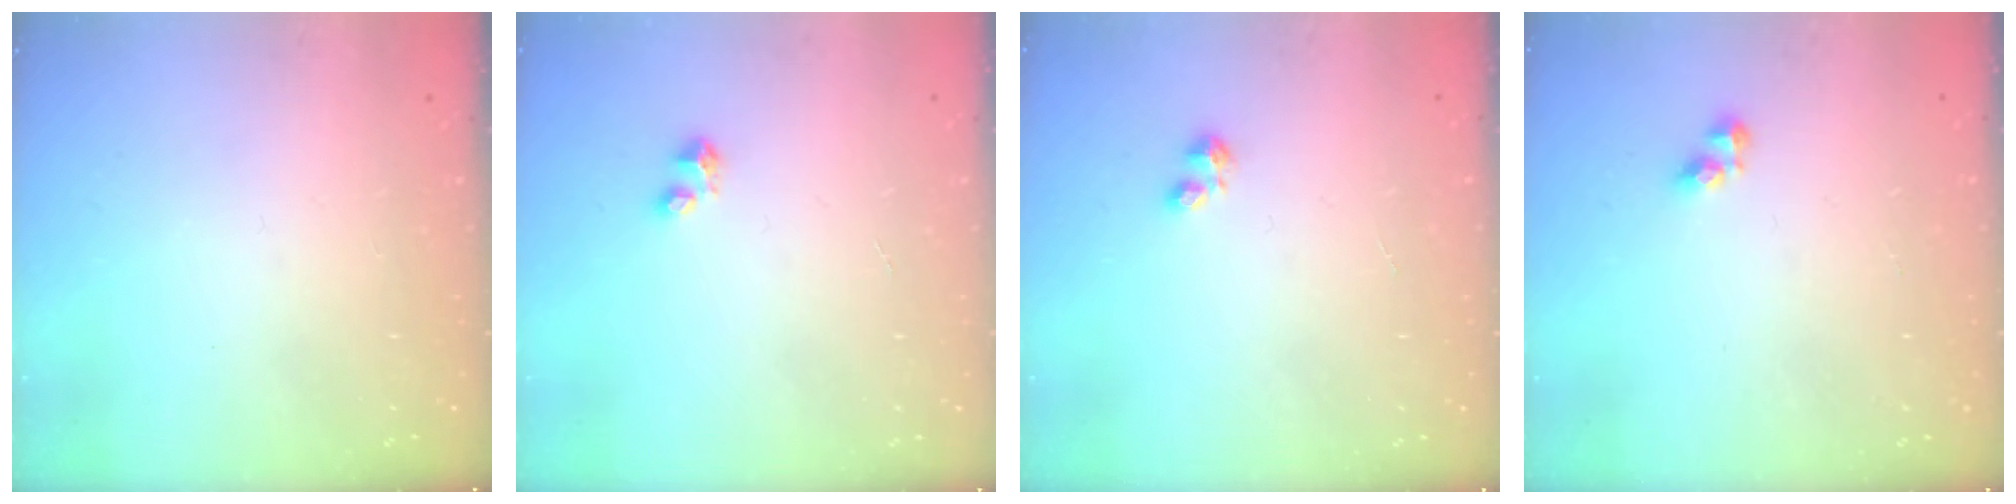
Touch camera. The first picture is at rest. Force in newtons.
{"total": 3.5, "press": 3.4, "slide": 0.5}
{"total": 2.2, "press": 2.2, "slide": 0.4}
{"total": 4.1, "press": 4.0, "slide": 0.6}